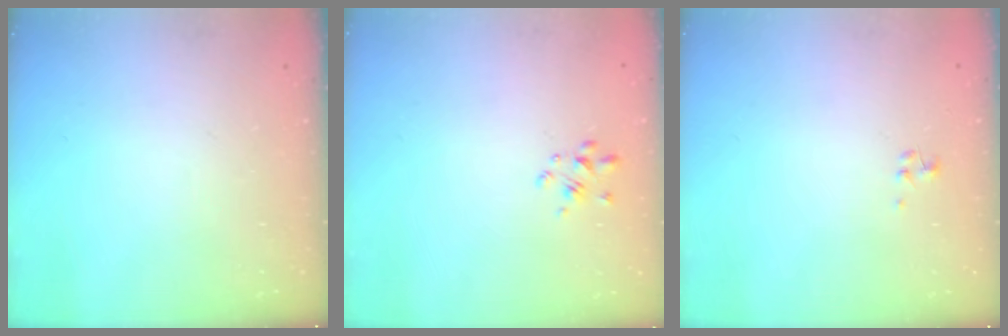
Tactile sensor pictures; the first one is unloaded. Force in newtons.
{"total": 2.6, "press": 2.4, "slide": 1.0}
{"total": 0.9, "press": 0.8, "slide": 0.4}